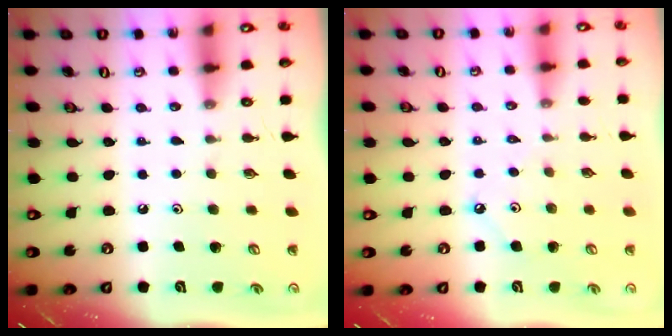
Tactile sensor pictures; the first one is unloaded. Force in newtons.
{"total": 3.1, "press": 3.1, "slide": 0.1}